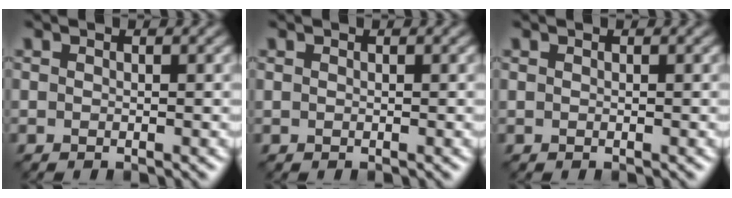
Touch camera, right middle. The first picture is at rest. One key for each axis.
{"total": 0.0}
{"total": 0.0}